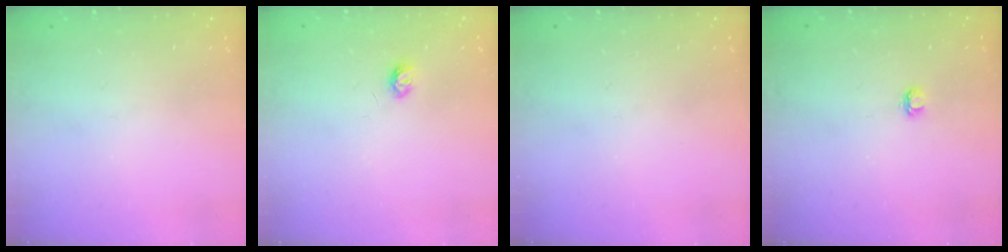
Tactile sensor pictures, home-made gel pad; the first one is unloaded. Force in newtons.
{"total": 3.4, "press": 3.4, "slide": 0.3}
{"total": 0.0}
{"total": 3.2, "press": 3.2, "slide": 0.3}